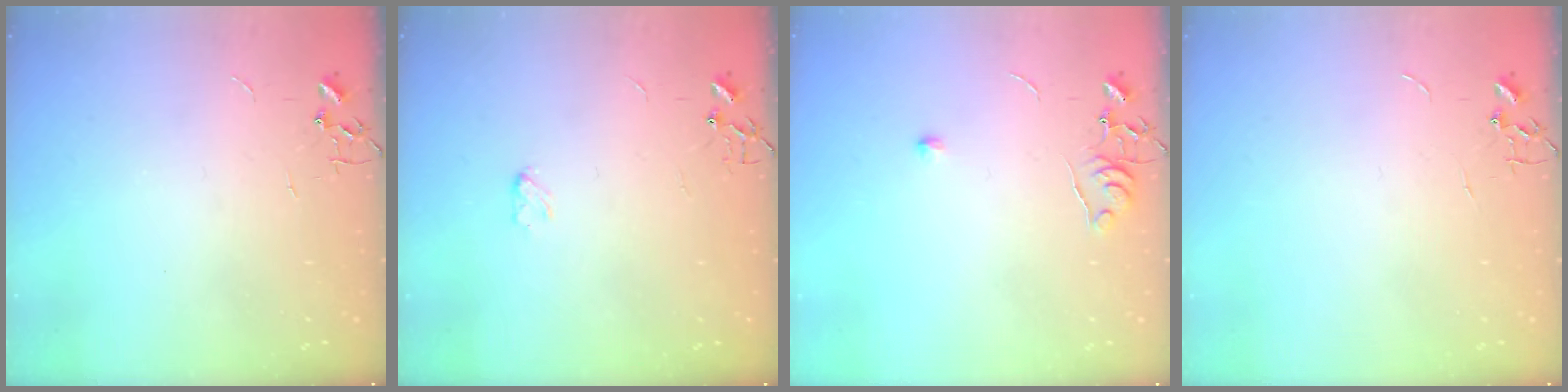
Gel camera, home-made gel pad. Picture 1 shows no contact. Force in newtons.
{"total": 3.1, "press": 3.1, "slide": 0.4}
{"total": 5.7, "press": 5.7, "slide": 0.8}
{"total": 0.0}